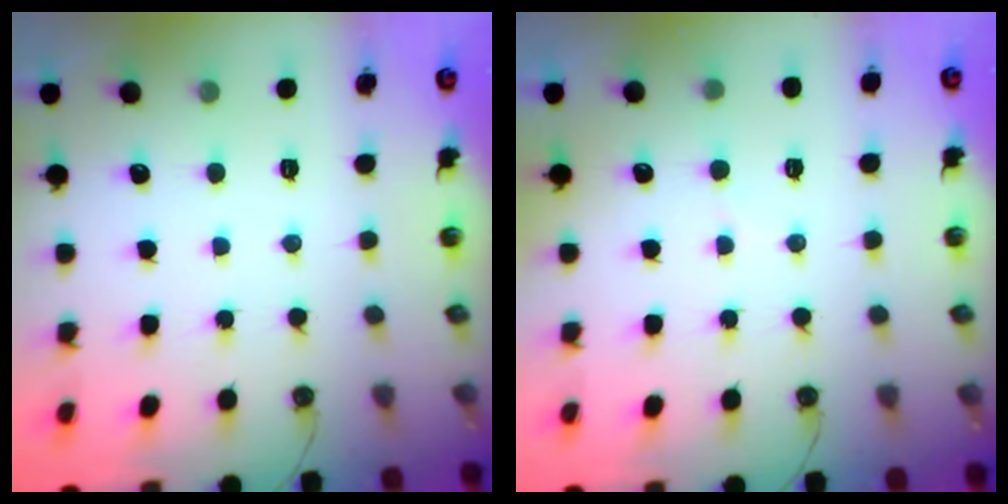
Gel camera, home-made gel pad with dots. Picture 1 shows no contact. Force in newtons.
{"total": 4.6, "press": 4.4, "slide": 1.3}